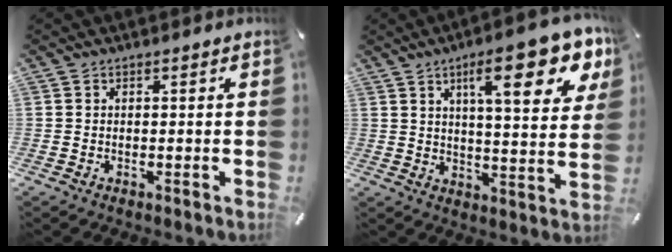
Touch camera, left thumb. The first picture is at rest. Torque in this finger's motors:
{"motor_torque": [2.46, 2.55, 1.38, -1.39, 0.47]}